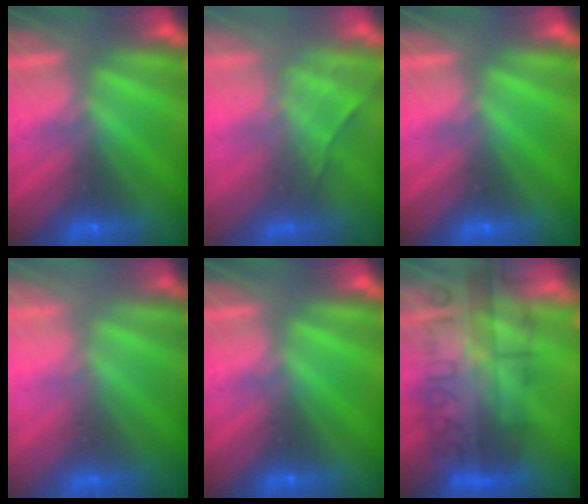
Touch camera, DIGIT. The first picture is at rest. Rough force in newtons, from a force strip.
{"total": 2.3}
{"total": 0.0}
{"total": 2.6}
{"total": 0.0}
{"total": 9.2}